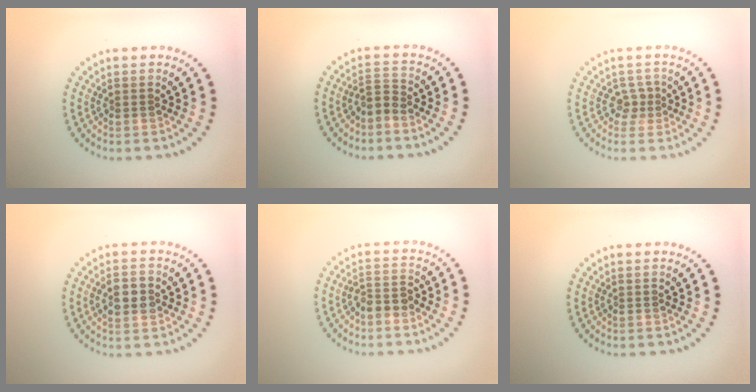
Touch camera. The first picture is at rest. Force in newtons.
{"total": 1.7, "press": 1.3, "slide": 1.1}
{"total": 1.6, "press": 1.2, "slide": 1.0}
{"total": 2.8, "press": 2.8, "slide": 0.2}
{"total": 2.2, "press": 2.0, "slide": 0.9}
{"total": 0.0}